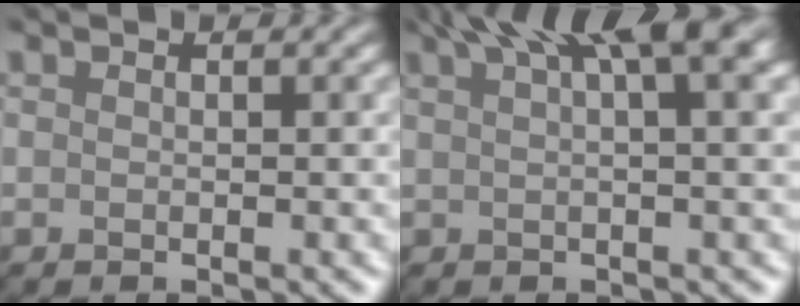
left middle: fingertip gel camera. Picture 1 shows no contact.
{"total": 8.5, "force": [5.1, 2.0, 6.5], "torque": [-0.076, 0.028, 0.073]}